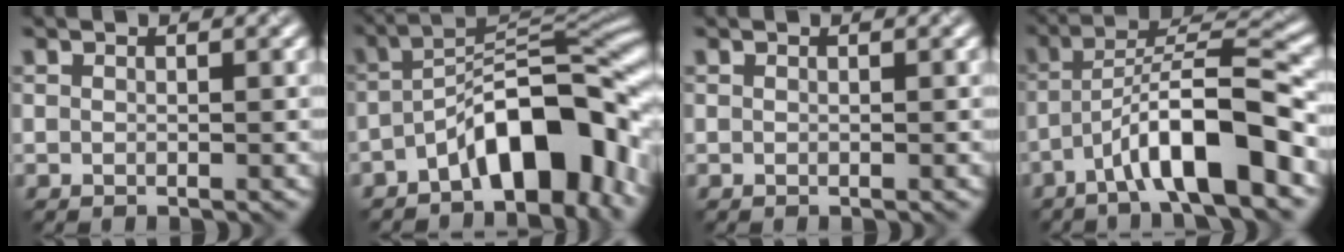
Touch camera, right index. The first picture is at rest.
{"total": 10.3, "force": [-4.9, 4.3, 8.1], "torque": [-0.103, 0.021, -0.090]}
{"total": 0.0}
{"total": 8.7, "force": [-4.3, 1.6, 7.4], "torque": [-0.117, 0.024, -0.071]}